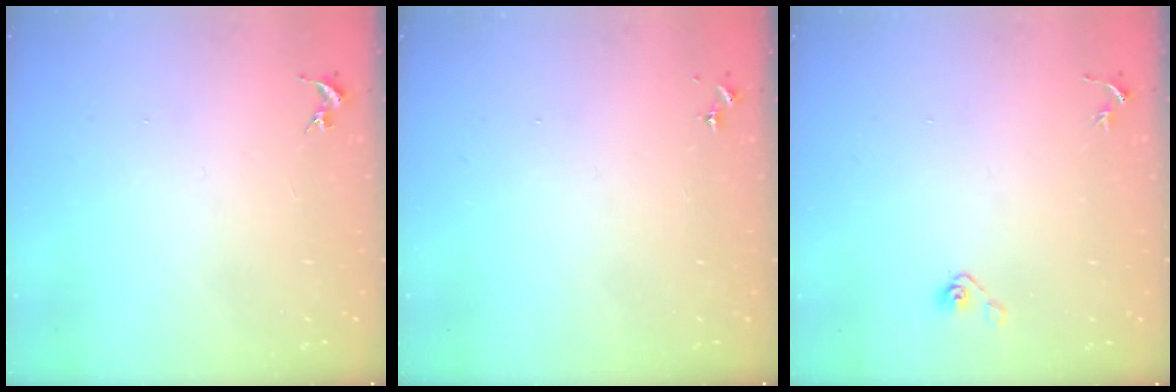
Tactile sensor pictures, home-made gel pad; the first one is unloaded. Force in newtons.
{"total": 0.0}
{"total": 3.8, "press": 3.3, "slide": 1.9}